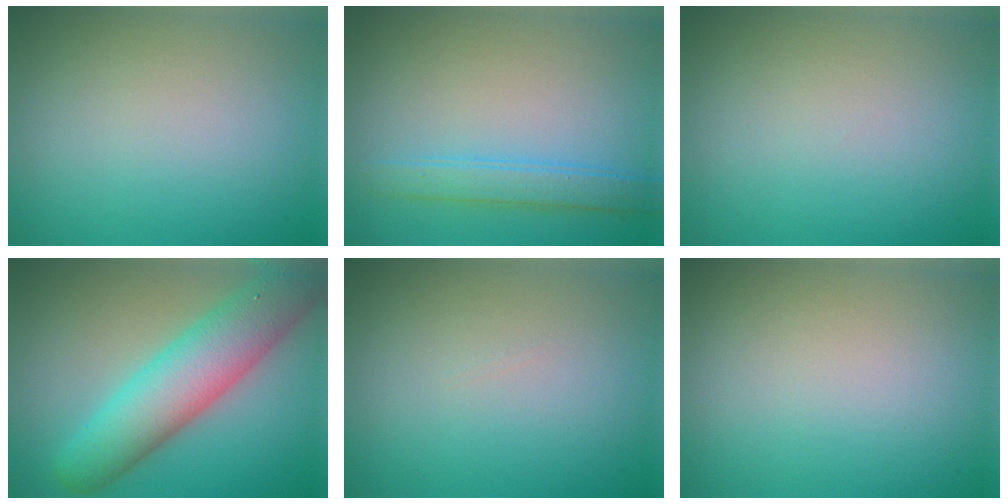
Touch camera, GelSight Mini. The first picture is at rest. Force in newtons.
{"total": 2.7, "press": 2.7, "slide": 0.1}
{"total": 0.0}
{"total": 8.3, "press": 8.3, "slide": 0.4}
{"total": 0.0}
{"total": 0.0}